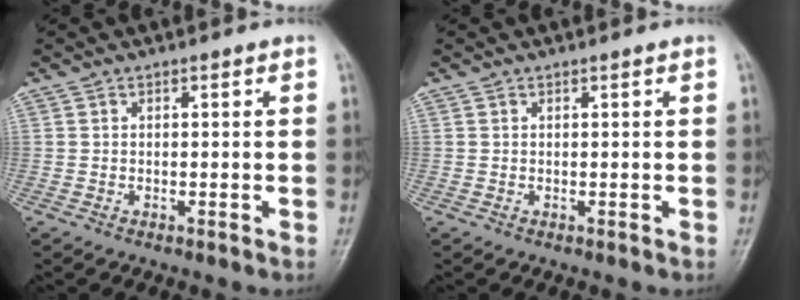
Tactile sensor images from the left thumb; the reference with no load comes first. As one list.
[{"total": 0.0}]